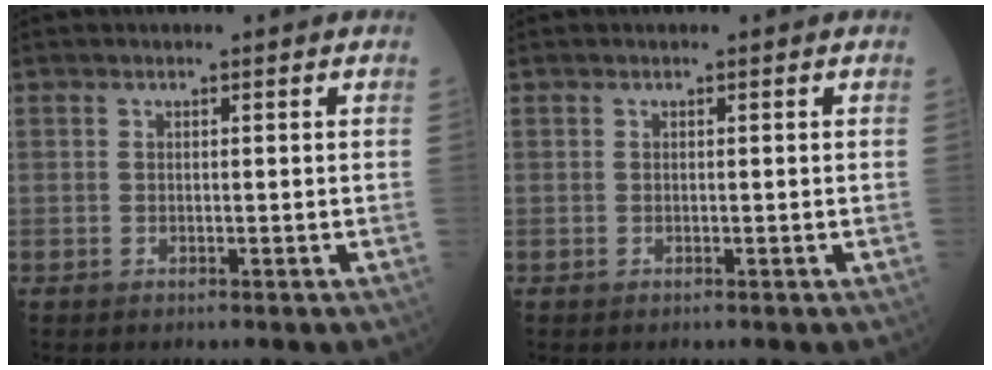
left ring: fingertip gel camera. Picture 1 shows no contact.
{"total": 0.0}